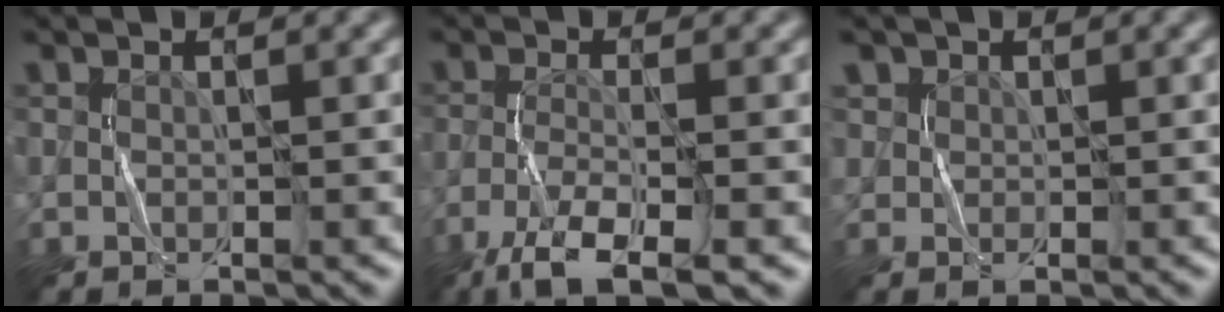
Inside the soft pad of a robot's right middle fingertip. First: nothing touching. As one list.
[{"total": 5.8, "force": [-3.9, 1.2, 4.2], "torque": [-0.078, -0.006, -0.079]}, {"total": 1.4, "force": [0.5, 1.3, 0.3], "torque": [0.001, -0.004, 0.006]}]